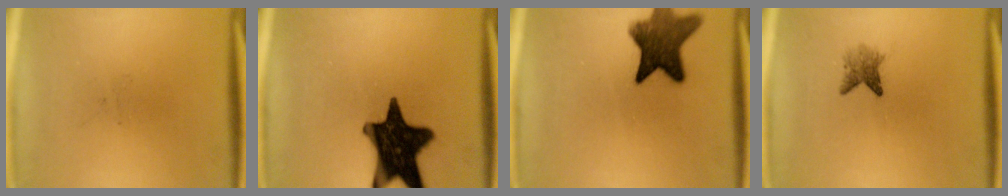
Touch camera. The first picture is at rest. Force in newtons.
{"total": 16.7}
{"total": 10.4}
{"total": 2.5}